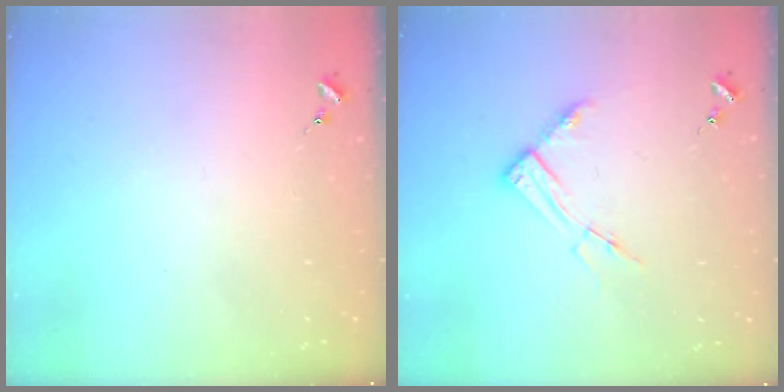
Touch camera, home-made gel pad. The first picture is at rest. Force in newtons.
{"total": 8.6, "press": 8.5, "slide": 0.9}